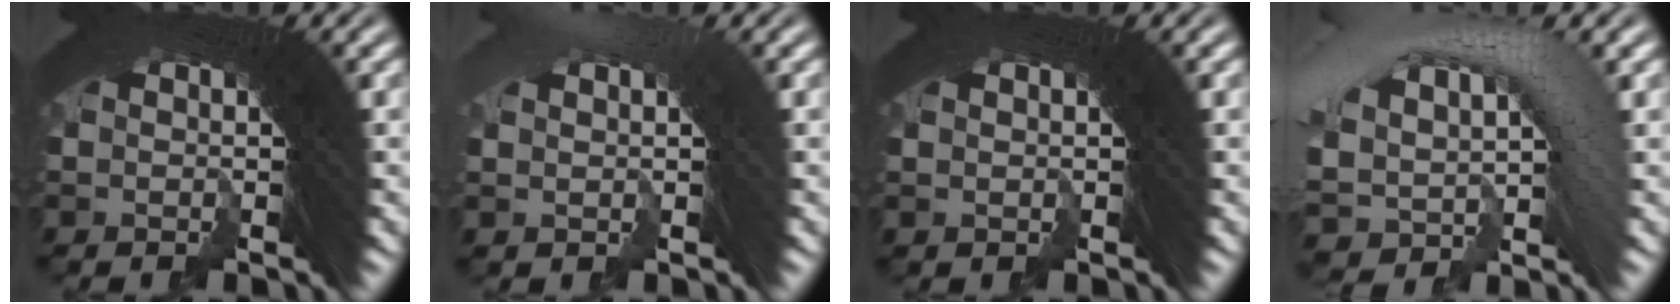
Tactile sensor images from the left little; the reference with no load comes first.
{"total": 0.0}
{"total": 0.0}
{"total": 7.6, "force": [-0.5, 5.0, 5.7], "torque": [-0.111, 0.003, -0.006]}